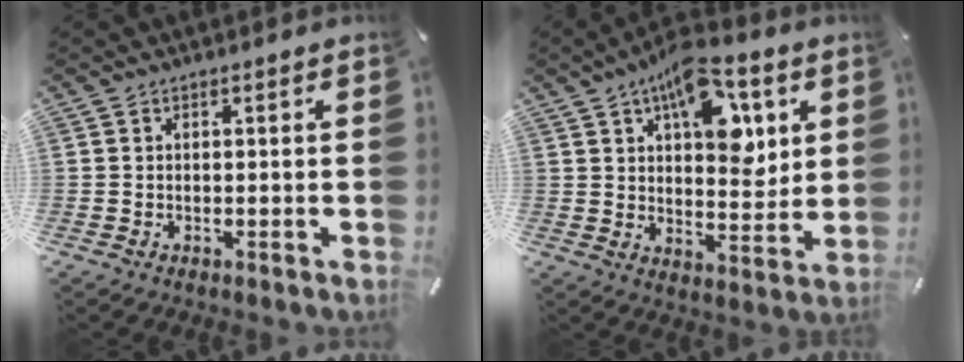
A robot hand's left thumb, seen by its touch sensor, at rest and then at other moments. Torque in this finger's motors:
{"motor_torque": [2.26, 2.75, 1.62, -1.15, 0.22]}